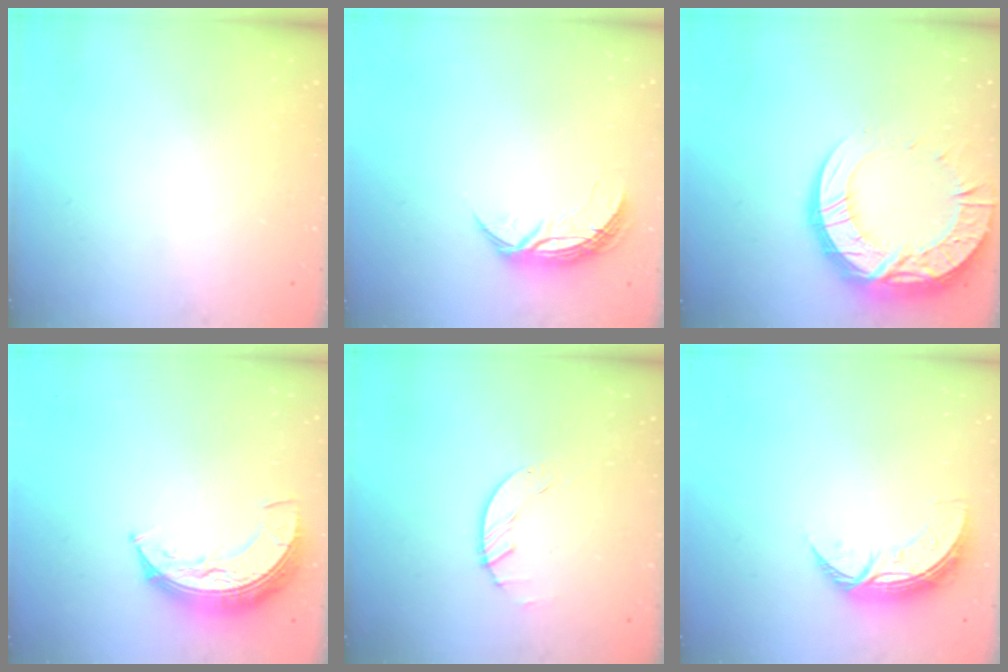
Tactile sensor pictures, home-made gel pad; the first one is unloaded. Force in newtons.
{"total": 7.1, "press": 7.1, "slide": 0.4}
{"total": 20.3, "press": 20.2, "slide": 1.7}
{"total": 9.5, "press": 9.5, "slide": 0.5}
{"total": 1.5, "press": 1.4, "slide": 0.1}
{"total": 8.4, "press": 8.4, "slide": 0.4}